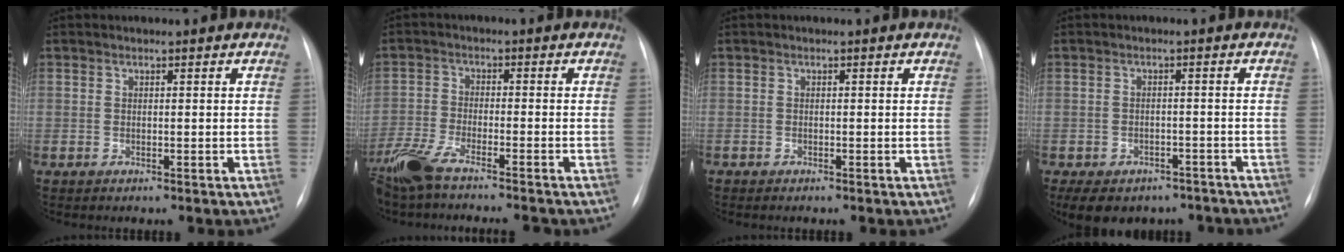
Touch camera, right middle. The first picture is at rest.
{"total": 10.1, "force": [-8.3, 1.1, 5.6], "torque": [-0.110, -0.020, -0.144]}
{"total": 0.0}
{"total": 14.1, "force": [-10.2, 8.3, 5.1], "torque": [-0.123, 0.001, -0.113]}